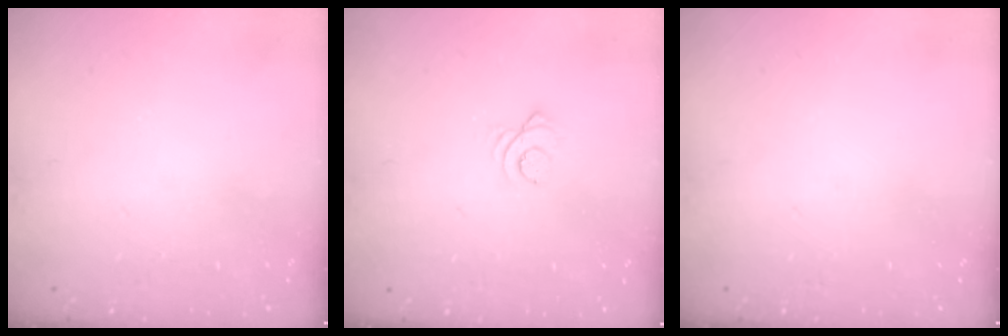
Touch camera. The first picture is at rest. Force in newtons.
{"total": 2.5, "press": 2.5, "slide": 0.3}
{"total": 0.0}